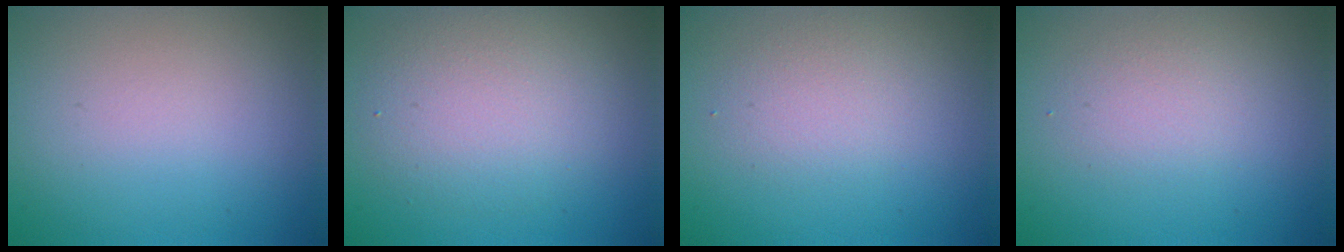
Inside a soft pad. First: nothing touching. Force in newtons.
{"total": 4.3, "press": 4.3, "slide": 0.2}
{"total": 2.0, "press": 2.0, "slide": 0.1}
{"total": 1.9, "press": 1.9, "slide": 0.1}